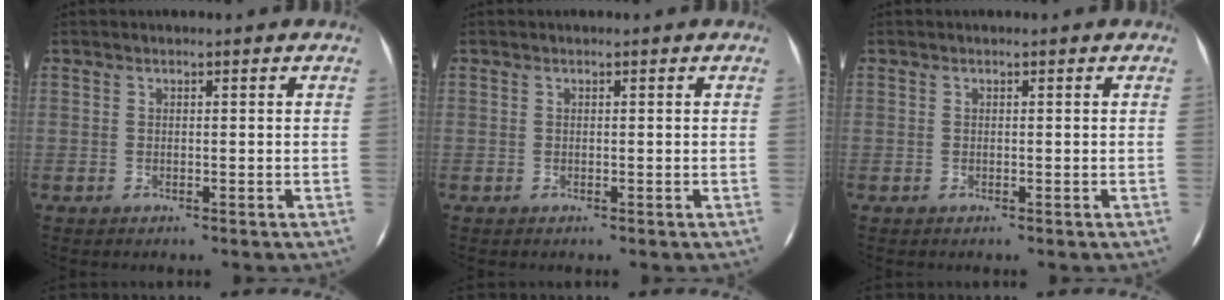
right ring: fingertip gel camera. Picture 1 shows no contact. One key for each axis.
{"total": 0.0}
{"total": 0.0}